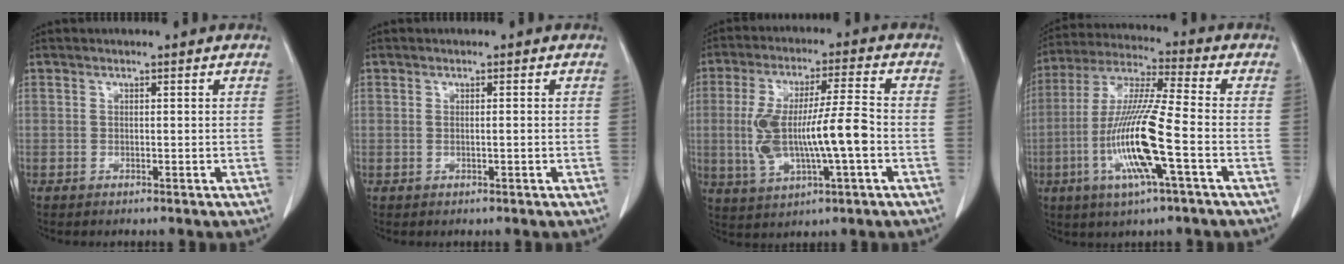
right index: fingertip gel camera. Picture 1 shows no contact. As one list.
[{"total": 1.2, "force": [-0.1, 0.5, 1.1], "torque": [-0.030, 0.005, 0.003]}, {"total": 13.3, "force": [-2.0, 2.6, 12.8], "torque": [-0.257, 0.014, -0.027]}, {"total": 15.4, "force": [-4.5, 0.8, 14.7], "torque": [-0.307, -0.011, -0.089]}]